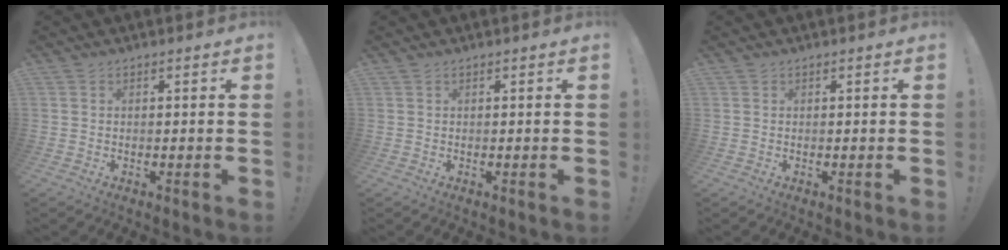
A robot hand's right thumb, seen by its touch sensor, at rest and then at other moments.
{"total": 0.0}
{"total": 0.0}